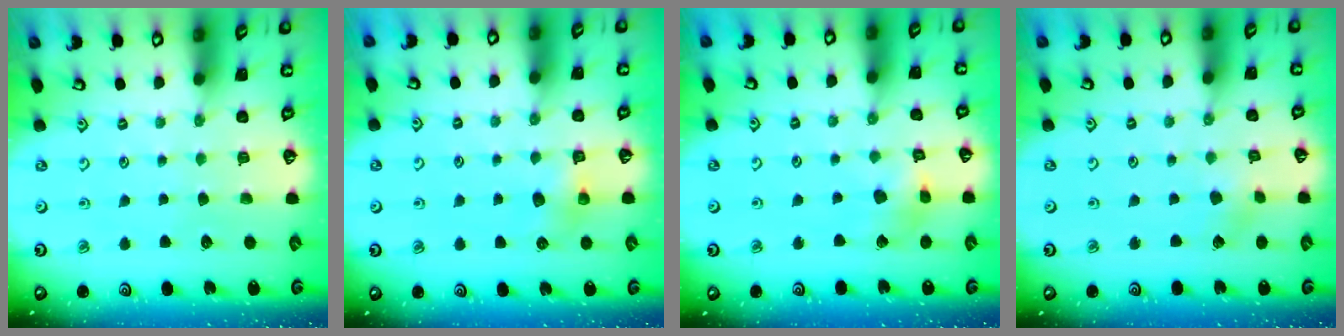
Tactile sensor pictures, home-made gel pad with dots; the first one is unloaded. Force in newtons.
{"total": 5.1, "press": 5.1, "slide": 0.4}
{"total": 7.3, "press": 7.2, "slide": 0.8}
{"total": 2.5, "press": 2.4, "slide": 0.8}